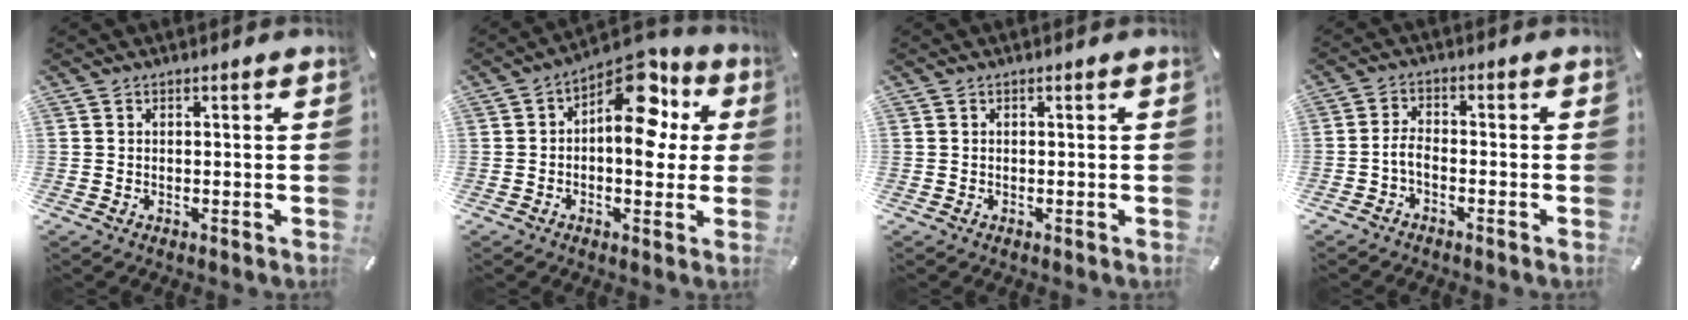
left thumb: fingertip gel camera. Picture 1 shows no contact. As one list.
[{"total": 14.5, "force": [4.9, 7.8, 11.2], "torque": [-0.147, -0.042, 0.084]}, {"total": 0.0}, {"total": 3.3, "force": [-1.8, 1.3, 2.5], "torque": [-0.057, 0.006, -0.038]}]